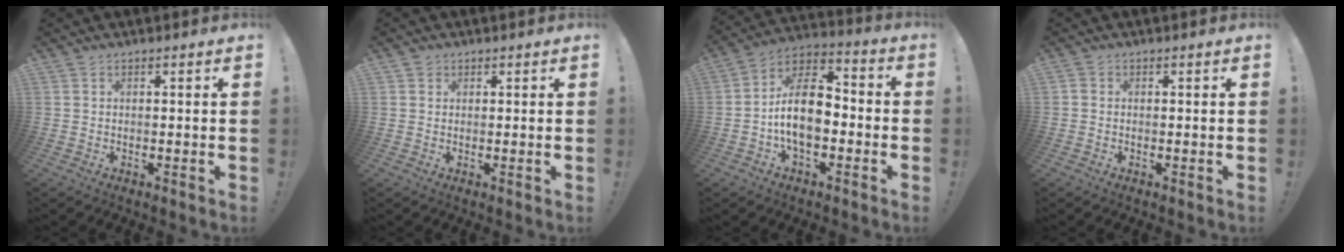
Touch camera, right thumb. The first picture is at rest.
{"total": 1.3, "force": [0.8, 1.0, 0.1], "torque": [0.000, -0.002, 0.015]}
{"total": 15.2, "force": [-2.9, 8.8, 12.1], "torque": [-0.222, 0.025, -0.047]}
{"total": 0.5, "force": [-0.2, 0.4, 0.2], "torque": [-0.003, 0.001, -0.003]}